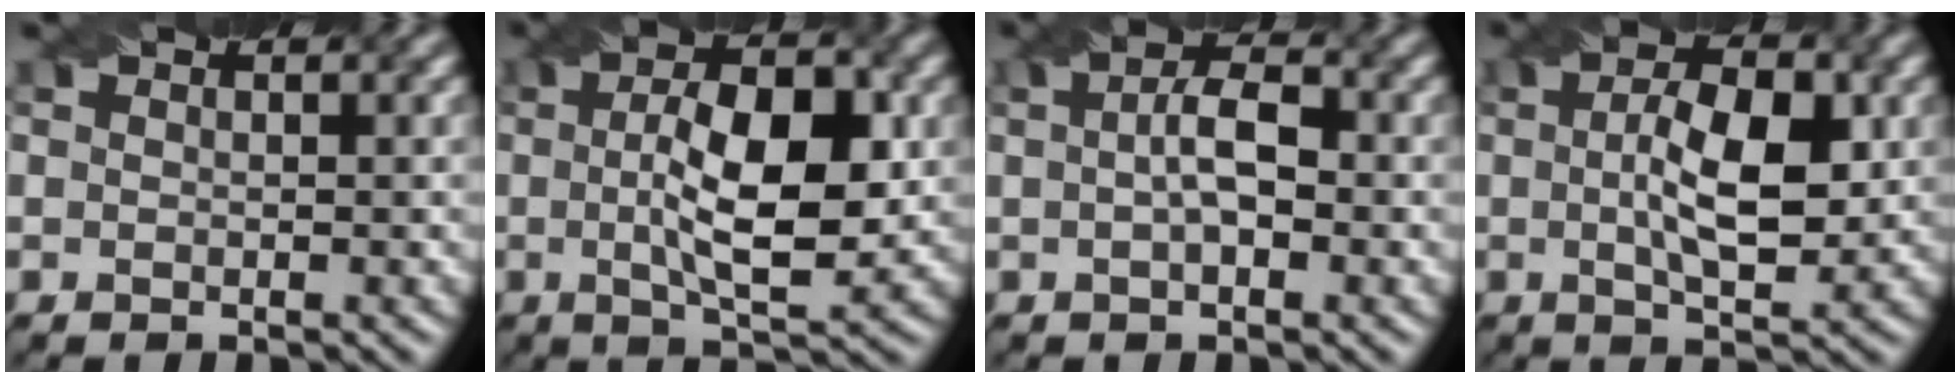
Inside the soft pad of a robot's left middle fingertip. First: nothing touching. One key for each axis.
{"total": 8.3, "fx": 0.2, "fy": 2.9, "fz": 7.8, "tx": -0.124, "ty": 0.007, "tz": 0.000}
{"total": 3.5, "fx": 0.1, "fy": 1.4, "fz": 3.2, "tx": -0.060, "ty": 0.006, "tz": -0.002}
{"total": 6.4, "fx": 0.6, "fy": 2.4, "fz": 5.9, "tx": -0.099, "ty": 0.003, "tz": 0.009}